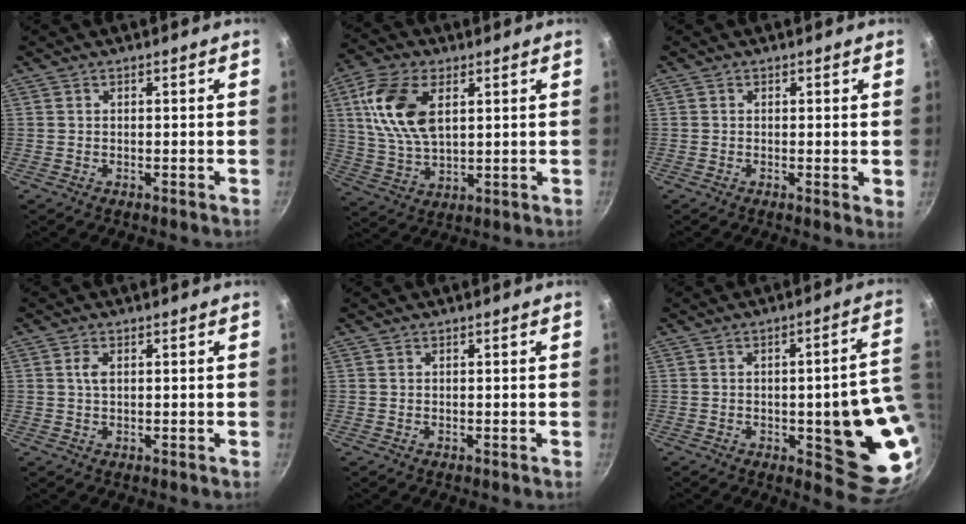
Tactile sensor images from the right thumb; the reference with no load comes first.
{"total": 13.5, "force": [4.1, 7.4, 10.5], "torque": [-0.199, -0.008, 0.082]}
{"total": 1.6, "force": [0.1, 0.4, 1.5], "torque": [-0.020, -0.005, -0.002]}
{"total": 1.9, "force": [0.4, 1.0, 1.6], "torque": [-0.031, 0.002, 0.009]}
{"total": 0.0}
{"total": 18.5, "force": [-1.9, 6.3, 17.3], "torque": [-0.149, -0.001, -0.022]}